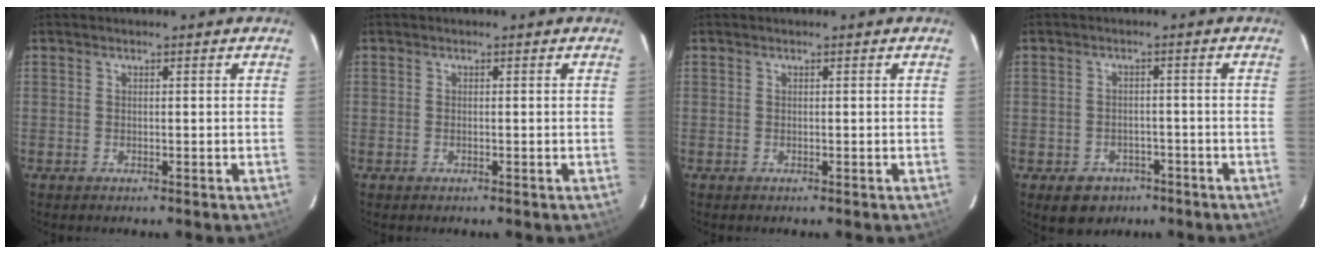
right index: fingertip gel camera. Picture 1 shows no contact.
{"total": 0.0}
{"total": 0.0}
{"total": 6.3, "force": [-3.4, 5.1, 1.3], "torque": [-0.033, 0.021, -0.035]}